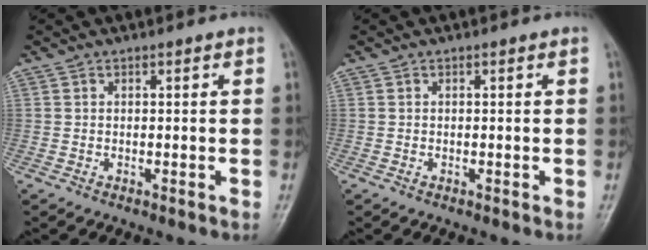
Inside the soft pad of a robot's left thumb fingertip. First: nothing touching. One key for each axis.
{"total": 0.0}